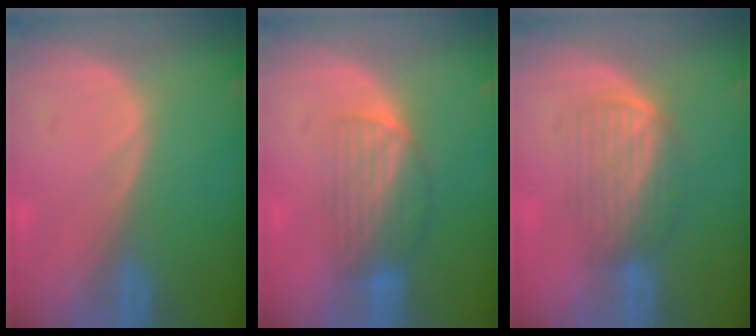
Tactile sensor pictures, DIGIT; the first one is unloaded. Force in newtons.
{"total": 6.6, "press": 5.8, "slide": 3.3}
{"total": 5.8, "press": 5.6, "slide": 1.7}